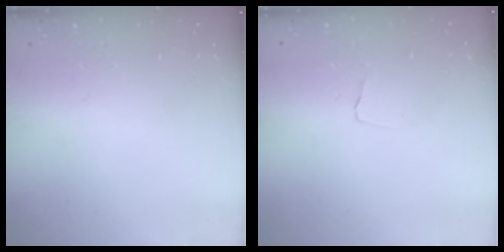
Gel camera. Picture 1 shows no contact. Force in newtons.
{"total": 2.9, "press": 2.8, "slide": 0.3}